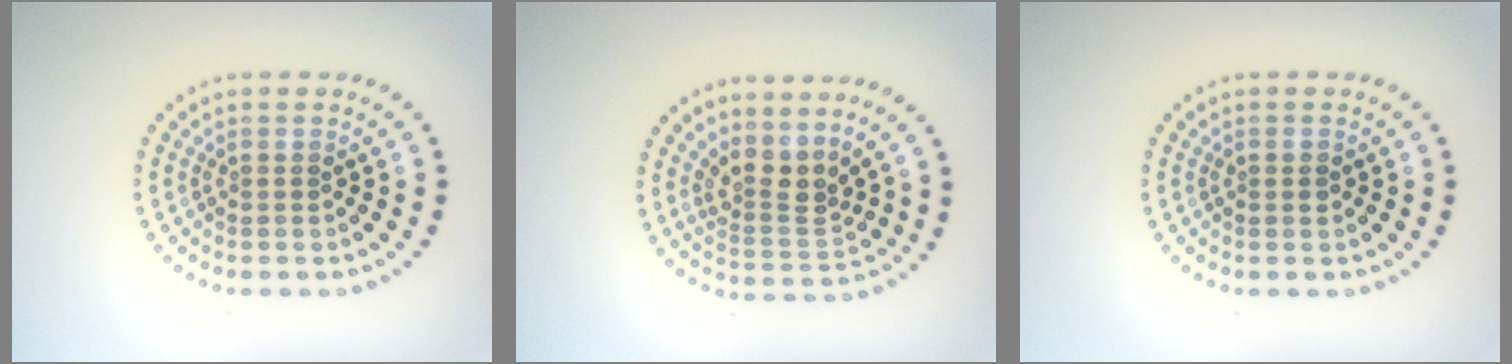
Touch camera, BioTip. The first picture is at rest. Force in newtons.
{"total": 3.1, "press": 2.2, "slide": 2.1}
{"total": 1.0, "press": 1.0, "slide": 0.1}